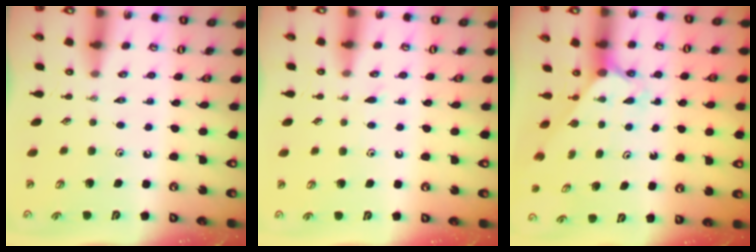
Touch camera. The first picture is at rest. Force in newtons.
{"total": 5.6, "press": 5.6, "slide": 0.4}
{"total": 1.8, "press": 1.8, "slide": 0.2}